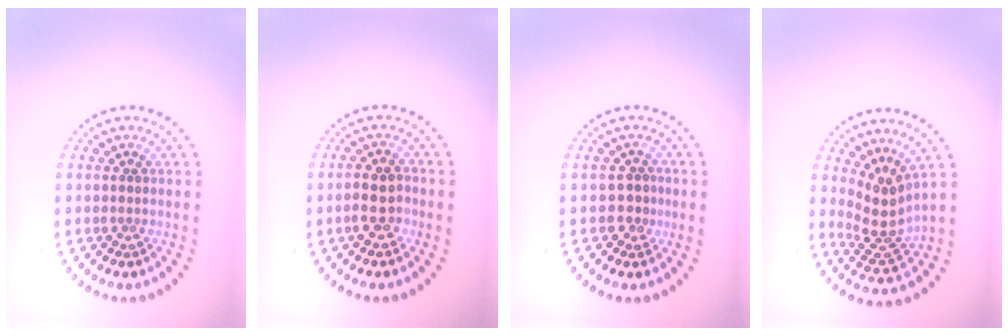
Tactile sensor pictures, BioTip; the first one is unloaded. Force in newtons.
{"total": 2.6, "press": 2.6, "slide": 0.7}
{"total": 1.8, "press": 1.6, "slide": 0.8}
{"total": 3.8, "press": 2.7, "slide": 2.7}